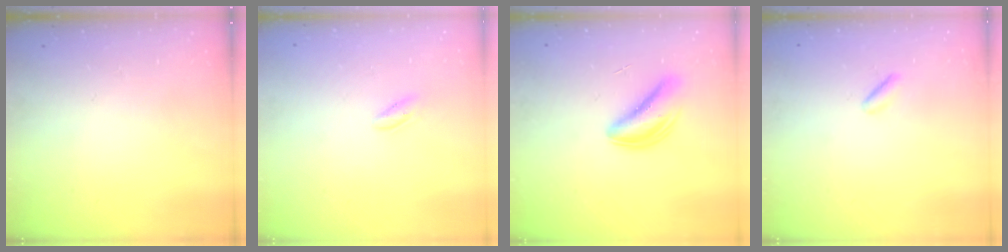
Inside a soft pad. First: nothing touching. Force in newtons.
{"total": 1.8, "press": 1.5, "slide": 0.9}
{"total": 4.9, "press": 4.8, "slide": 0.5}
{"total": 1.3, "press": 1.2, "slide": 0.5}